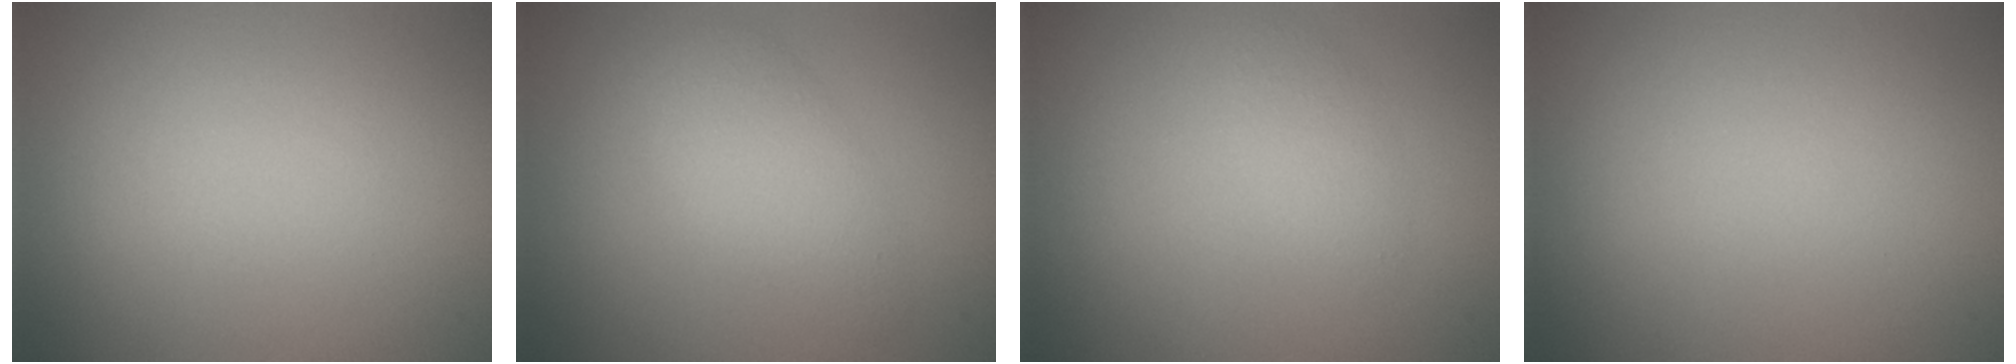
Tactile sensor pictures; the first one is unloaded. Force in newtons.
{"total": 3.0, "press": 3.0, "slide": 0.1}
{"total": 1.3, "press": 1.3, "slide": 0.0}
{"total": 0.0}